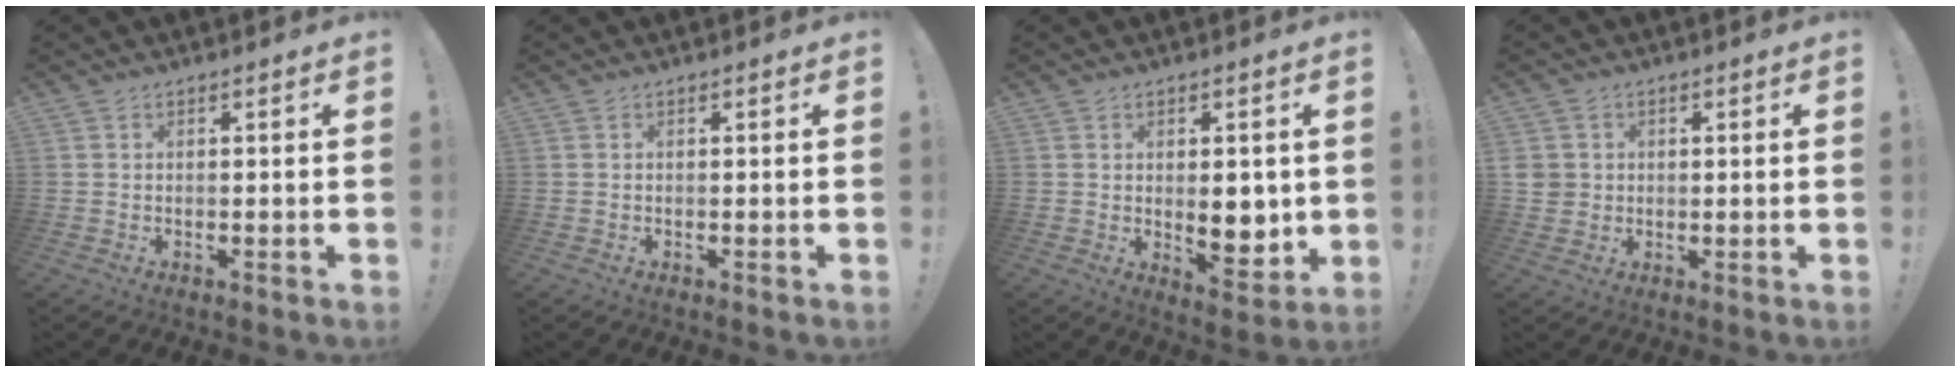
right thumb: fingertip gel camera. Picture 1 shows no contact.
{"total": 0.0}
{"total": 8.5, "force": [0.5, 4.8, 7.0], "torque": [-0.081, -0.010, 0.012]}
{"total": 4.0, "force": [0.8, 3.8, 1.0], "torque": [-0.019, -0.002, 0.015]}